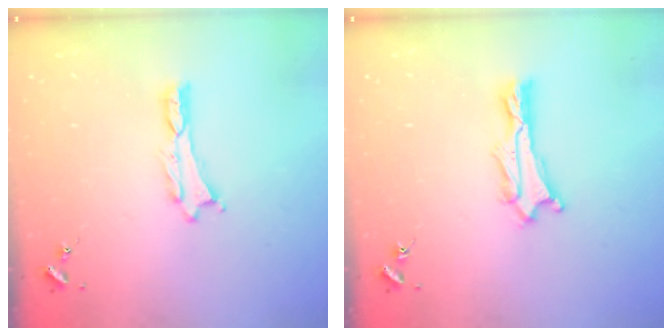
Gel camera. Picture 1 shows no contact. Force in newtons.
{"total": 0.9, "press": 0.9, "slide": 0.2}